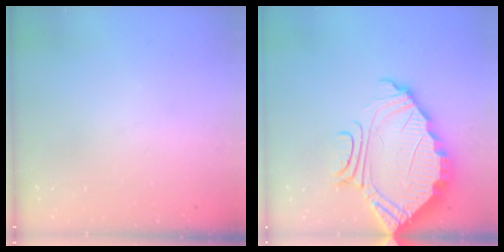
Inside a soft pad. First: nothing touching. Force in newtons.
{"total": 8.6, "press": 8.5, "slide": 0.6}